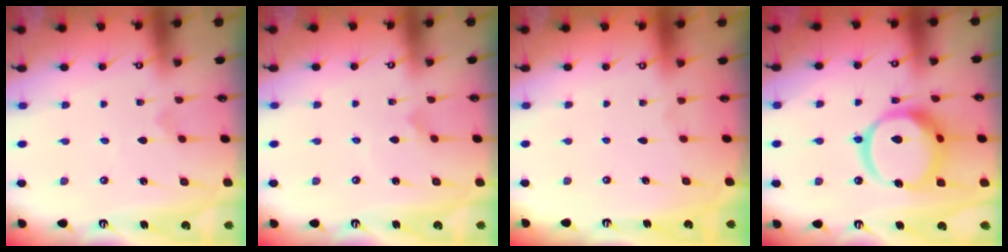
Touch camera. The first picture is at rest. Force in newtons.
{"total": 2.0, "press": 2.0, "slide": 0.2}
{"total": 0.0}
{"total": 16.6, "press": 16.4, "slide": 2.2}